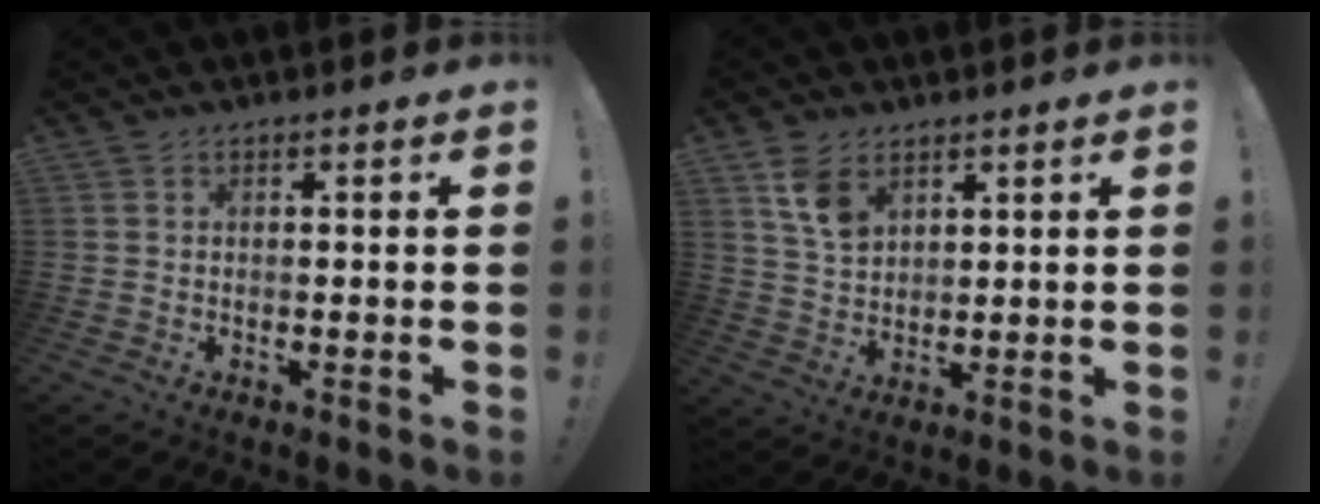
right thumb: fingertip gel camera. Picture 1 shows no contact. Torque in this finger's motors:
{"motor_torque": [0.21, 0.33, 0.25, -0.19, 0.02]}